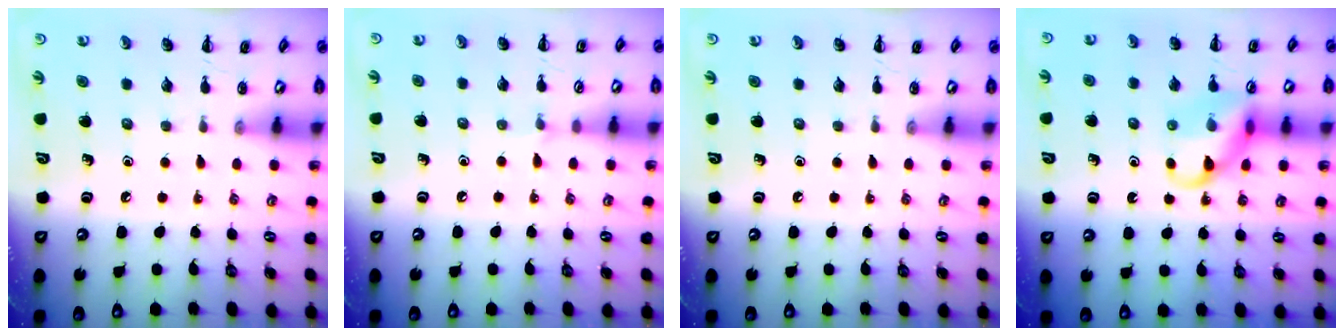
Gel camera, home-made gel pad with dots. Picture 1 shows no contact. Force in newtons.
{"total": 4.1, "press": 3.9, "slide": 1.4}
{"total": 0.0}
{"total": 11.6, "press": 11.5, "slide": 1.6}